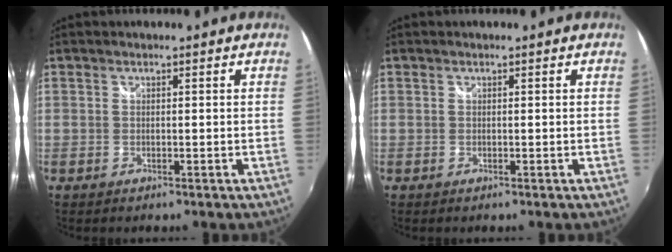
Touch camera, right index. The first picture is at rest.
{"total": 0.0}